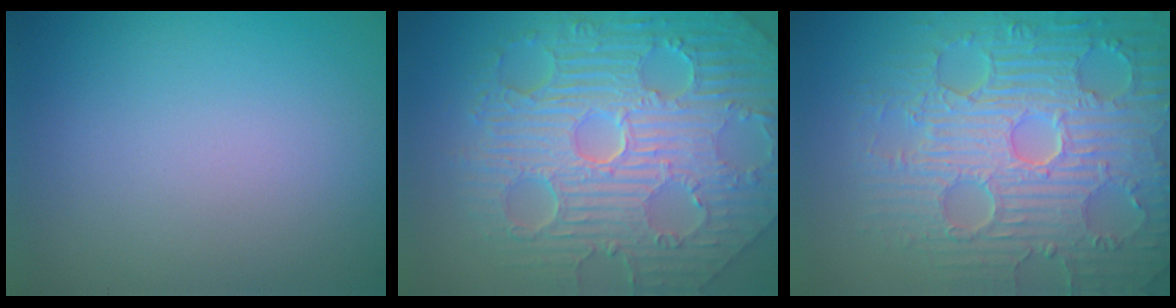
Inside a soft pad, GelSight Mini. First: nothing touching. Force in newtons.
{"total": 11.7, "press": 7.7, "slide": 8.8}
{"total": 9.2, "press": 6.8, "slide": 6.2}